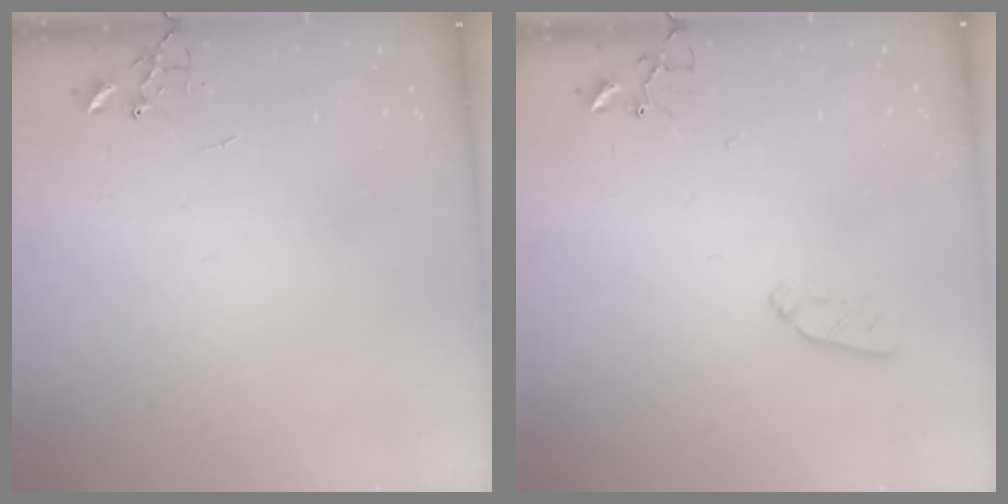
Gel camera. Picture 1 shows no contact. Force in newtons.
{"total": 5.9, "press": 5.8, "slide": 0.8}